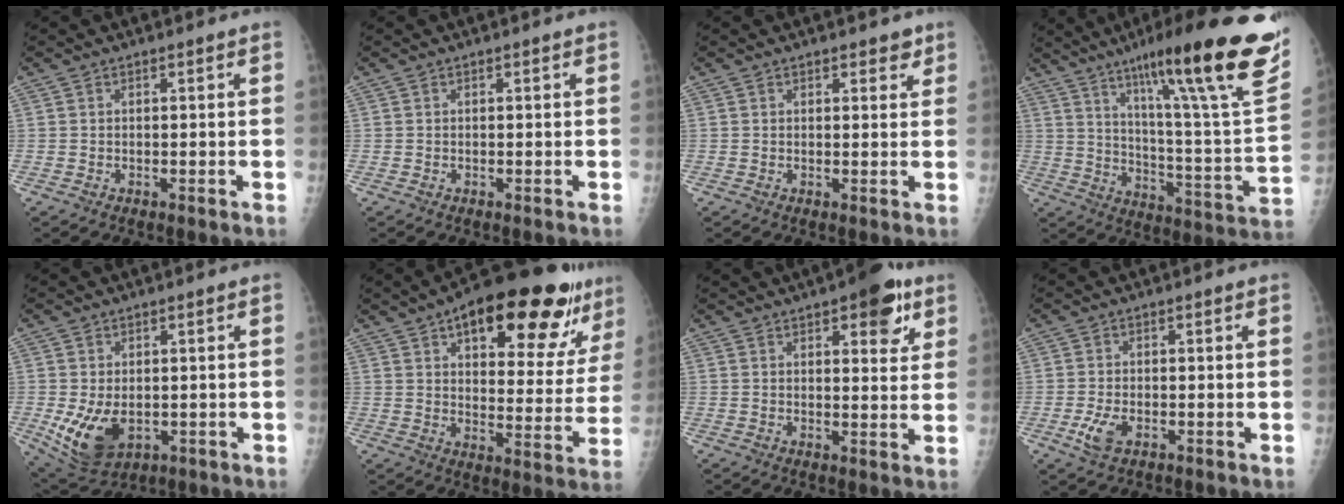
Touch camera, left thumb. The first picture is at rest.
{"total": 0.0}
{"total": 2.4, "force": [1.7, 1.2, 1.2], "torque": [0.004, -0.007, 0.018]}
{"total": 31.5, "force": [18.8, 3.9, 25.0], "torque": [-0.319, -0.060, 0.281]}
{"total": 9.3, "force": [-1.7, 6.0, 6.9], "torque": [-0.118, -0.011, -0.009]}
{"total": 25.8, "force": [15.0, 9.9, 18.5], "torque": [-0.221, -0.029, 0.213]}
{"total": 9.2, "force": [4.8, 3.7, 6.9], "torque": [-0.062, -0.016, 0.058]}
{"total": 3.8, "force": [-1.4, 2.1, 2.9], "torque": [-0.066, -0.003, -0.025]}